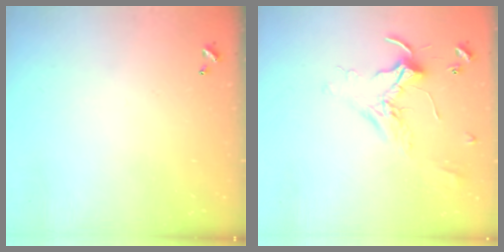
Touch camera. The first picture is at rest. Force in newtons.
{"total": 2.5, "press": 2.5, "slide": 0.5}